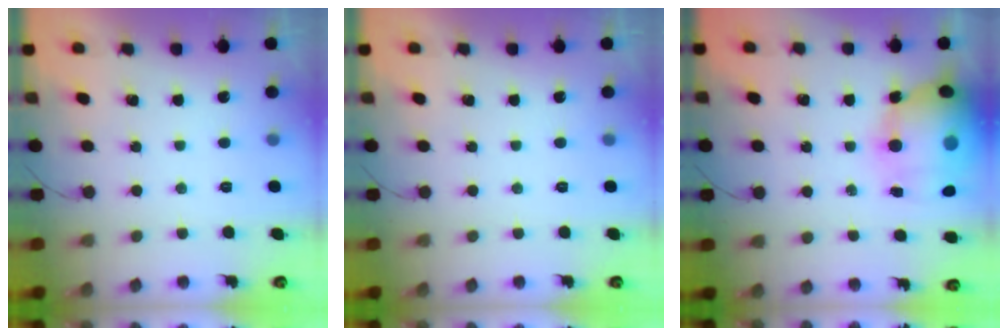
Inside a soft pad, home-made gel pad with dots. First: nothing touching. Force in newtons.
{"total": 0.0}
{"total": 22.0, "press": 21.5, "slide": 4.7}